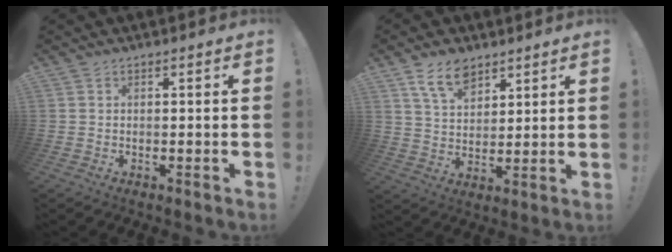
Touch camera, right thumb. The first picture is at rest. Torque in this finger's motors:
{"motor_torque": [-0.50, 0.59, 0.14, 0.00, 0.00]}